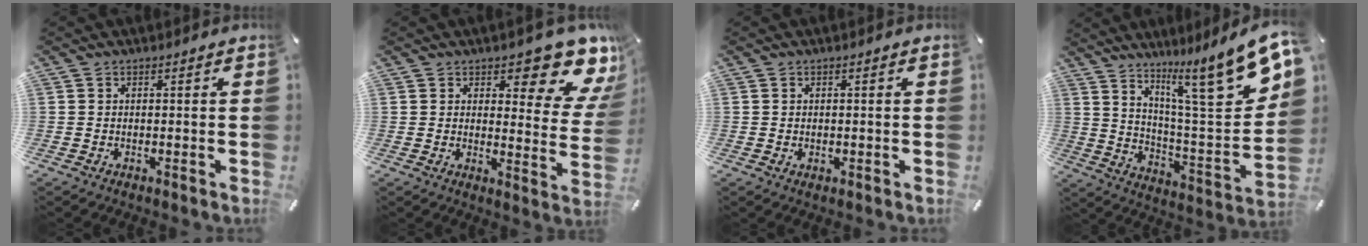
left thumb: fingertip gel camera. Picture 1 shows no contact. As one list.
[{"total": 11.5, "force": [8.5, 4.1, 6.4], "torque": [-0.060, -0.083, 0.143]}, {"total": 0.7, "force": [0.1, 0.6, 0.3], "torque": [-0.007, 0.004, 0.001]}, {"total": 20.3, "force": [13.6, 4.1, 14.5], "torque": [-0.203, -0.110, 0.205]}]